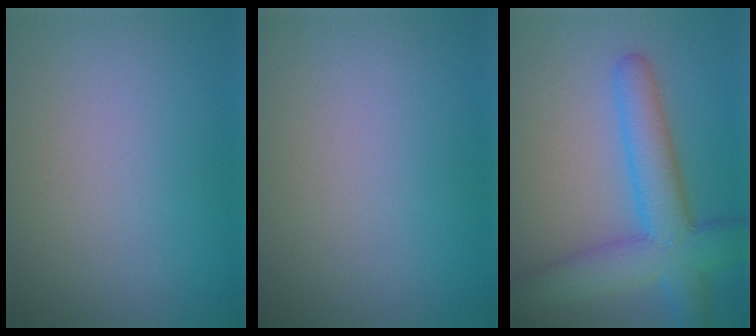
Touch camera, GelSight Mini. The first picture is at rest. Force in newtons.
{"total": 0.0}
{"total": 7.5, "press": 7.5, "slide": 0.3}